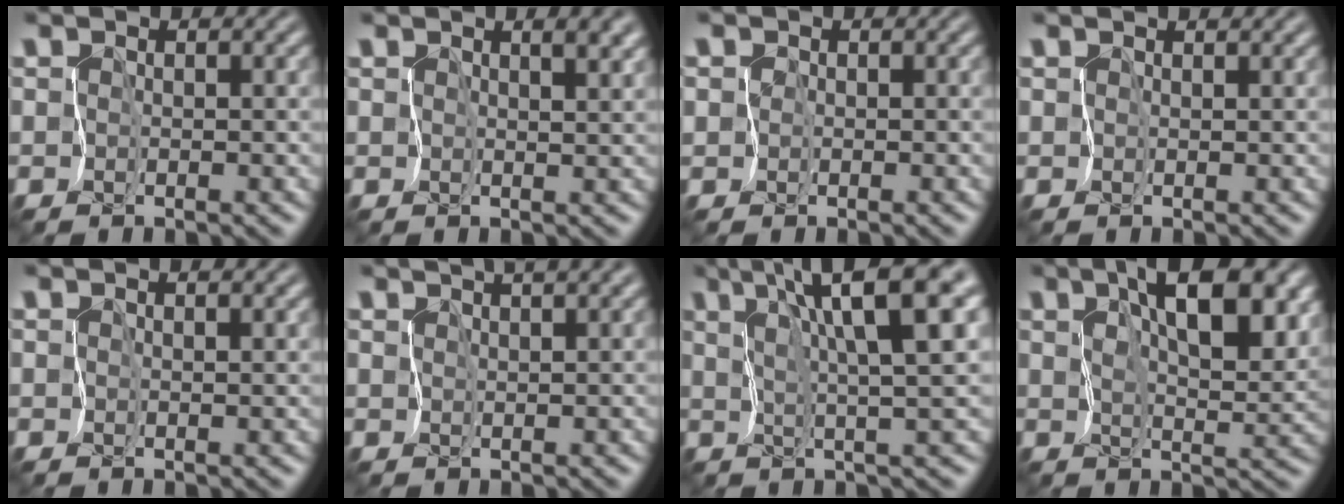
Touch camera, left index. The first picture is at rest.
{"total": 4.0, "force": [2.3, 1.7, 2.8], "torque": [-0.035, 0.011, 0.031]}
{"total": 0.7, "force": [-0.3, 0.5, -0.4], "torque": [0.013, -0.004, -0.006]}
{"total": 1.3, "force": [1.2, 0.2, 0.6], "torque": [-0.009, 0.004, 0.011]}
{"total": 2.0, "force": [1.4, 0.7, 1.3], "torque": [-0.013, 0.004, 0.016]}
{"total": 3.8, "force": [3.0, 0.5, 2.3], "torque": [-0.041, 0.013, 0.044]}
{"total": 10.4, "force": [4.7, 2.0, 9.1], "torque": [-0.126, 0.010, 0.074]}
{"total": 9.5, "force": [3.8, 3.9, 7.7], "torque": [-0.117, 0.002, 0.055]}